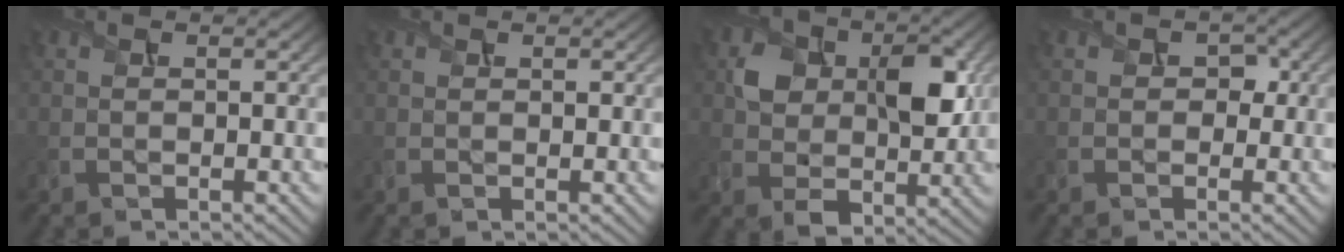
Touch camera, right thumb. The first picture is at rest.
{"total": 0.7, "force": [0.4, 0.4, 0.4], "torque": [-0.007, -0.001, 0.009]}
{"total": 8.3, "force": [1.3, 6.2, 5.4], "torque": [-0.096, -0.006, 0.029]}
{"total": 1.6, "force": [0.0, 1.5, 0.6], "torque": [-0.004, 0.001, -0.006]}